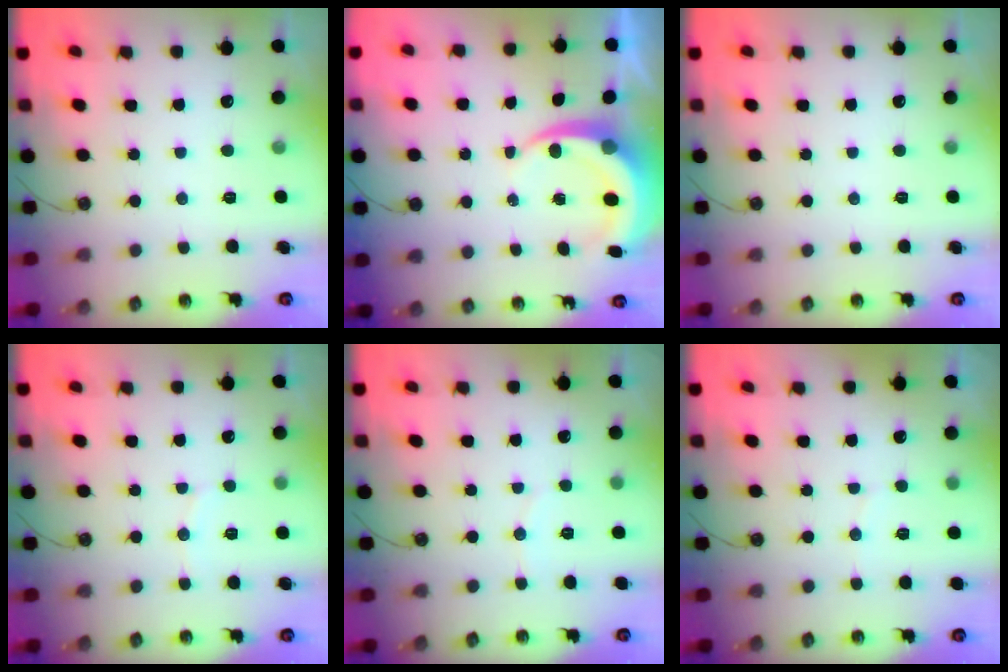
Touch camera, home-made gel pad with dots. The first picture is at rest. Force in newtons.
{"total": 6.7, "press": 6.6, "slide": 0.8}
{"total": 0.0}
{"total": 4.4, "press": 4.4, "slide": 0.4}
{"total": 2.6, "press": 2.6, "slide": 0.2}
{"total": 2.0, "press": 1.8, "slide": 1.0}